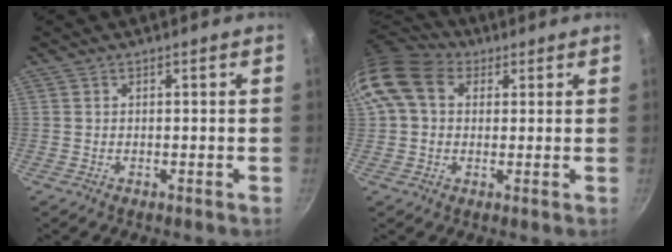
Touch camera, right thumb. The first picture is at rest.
{"total": 13.6, "force": [3.7, 10.4, 8.0], "torque": [-0.153, 0.023, 0.052]}